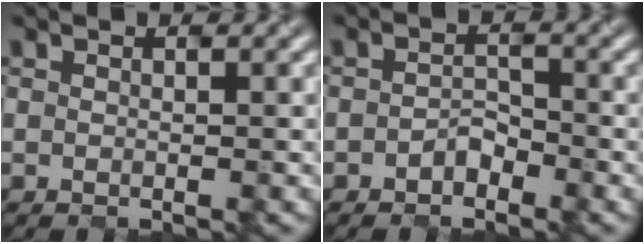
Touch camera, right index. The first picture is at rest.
{"total": 1.4, "force": [-1.1, 0.7, 0.6], "torque": [-0.014, 0.006, -0.017]}